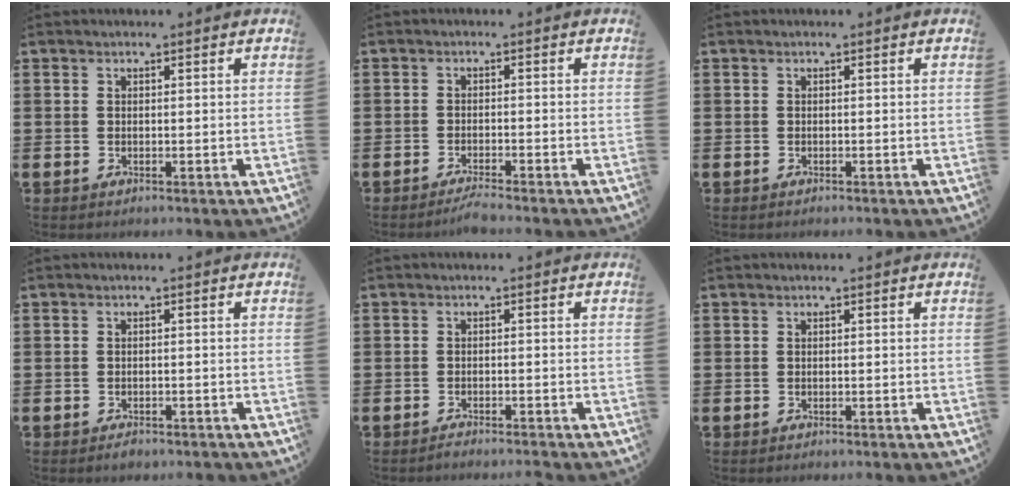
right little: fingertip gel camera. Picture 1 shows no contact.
{"total": 1.7, "force": [-1.5, -0.1, 0.8], "torque": [-0.014, 0.003, -0.029]}
{"total": 0.0}
{"total": 0.8, "force": [-0.7, 0.2, 0.2], "torque": [0.003, -0.006, -0.016]}
{"total": 1.1, "force": [-1.1, -0.2, 0.2], "torque": [-0.004, -0.001, -0.021]}
{"total": 0.0}